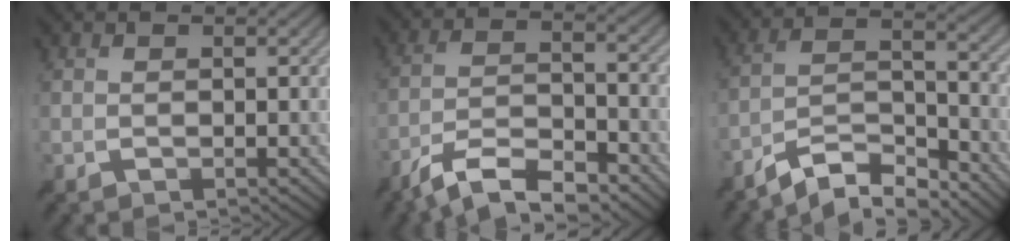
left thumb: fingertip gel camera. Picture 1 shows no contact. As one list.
[{"total": 9.8, "force": [-7.7, 2.6, 5.5], "torque": [-0.102, 0.001, -0.151]}, {"total": 8.8, "force": [-7.6, 1.9, 4.1], "torque": [-0.073, 0.011, -0.148]}]